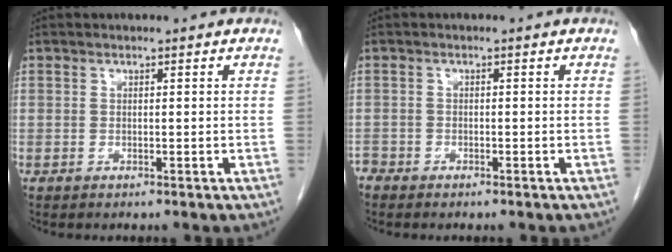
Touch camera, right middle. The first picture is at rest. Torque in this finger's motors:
{"motor_torque": [0.01, -0.03, -0.03, -0.04]}